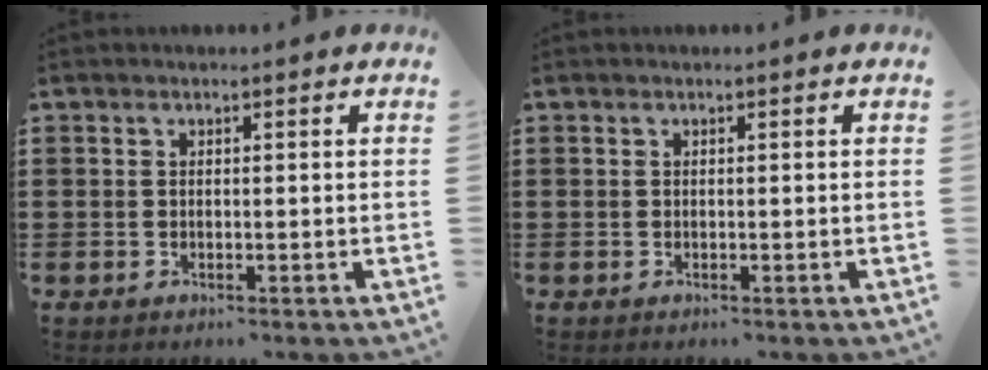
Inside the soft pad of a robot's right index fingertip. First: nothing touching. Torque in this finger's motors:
{"motor_torque": [0.00, 0.00, 0.00, 0.00]}